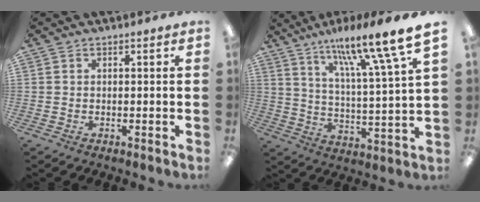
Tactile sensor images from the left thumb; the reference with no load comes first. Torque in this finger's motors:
{"motor_torque": [0.93, -0.08, 1.66, -1.11, 0.19]}